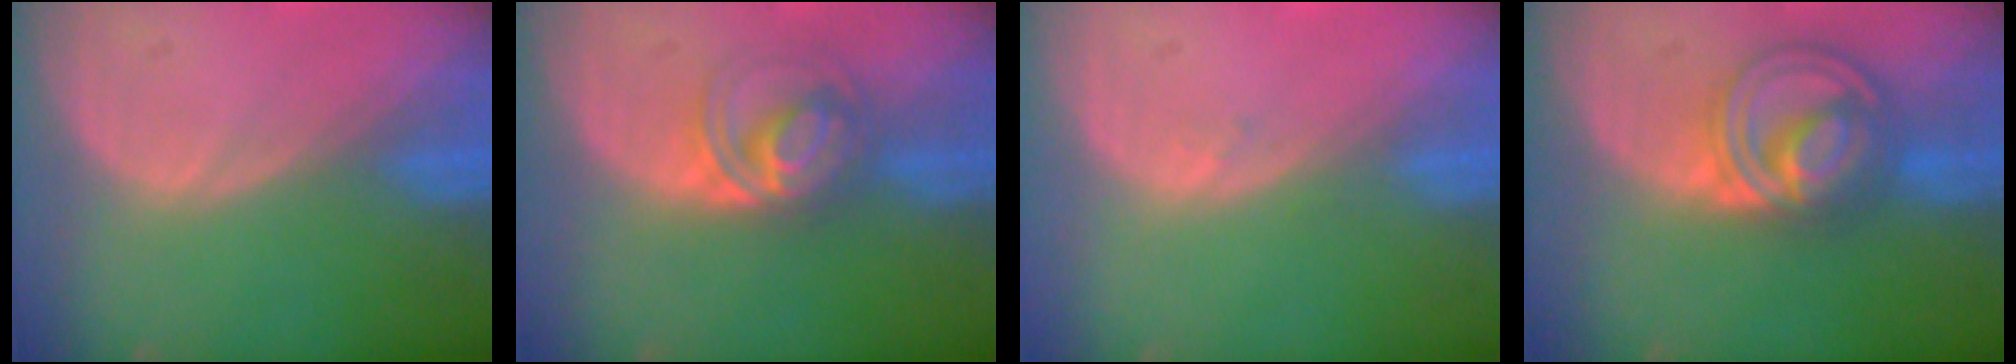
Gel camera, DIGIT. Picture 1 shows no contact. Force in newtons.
{"total": 6.0, "press": 5.6, "slide": 2.3}
{"total": 0.7, "press": 0.6, "slide": 0.3}
{"total": 7.8, "press": 7.7, "slide": 0.5}